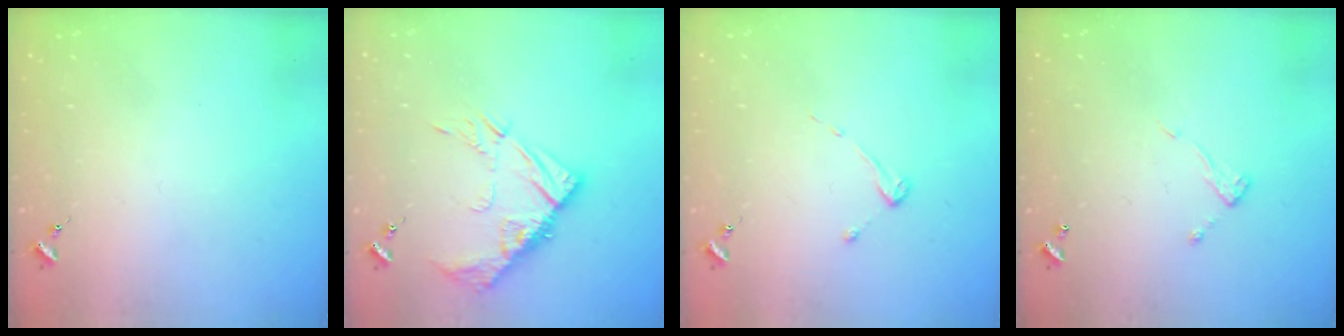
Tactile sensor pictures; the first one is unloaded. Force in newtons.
{"total": 12.2, "press": 12.1, "slide": 0.9}
{"total": 2.7, "press": 2.7, "slide": 0.3}
{"total": 5.3, "press": 5.3, "slide": 0.2}